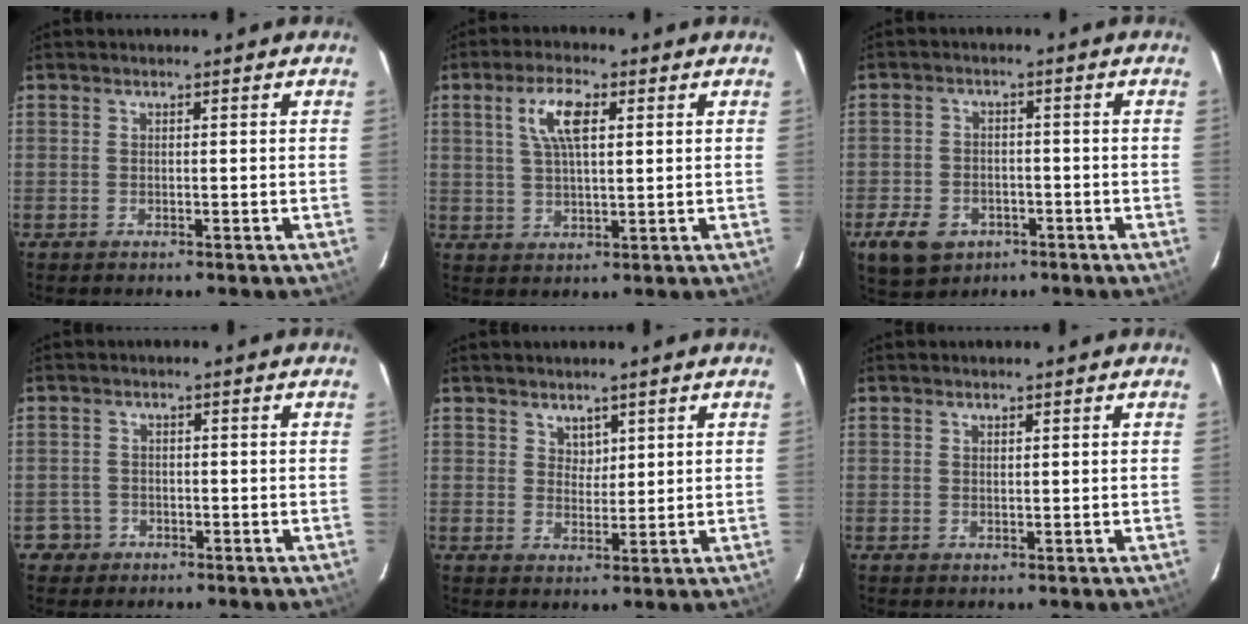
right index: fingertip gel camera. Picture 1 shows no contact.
{"total": 6.9, "force": [2.5, 2.4, 6.0], "torque": [-0.115, 0.010, 0.048]}
{"total": 9.3, "force": [-4.9, 6.5, 4.4], "torque": [-0.123, -0.001, -0.073]}
{"total": 3.0, "force": [-1.3, 2.7, 0.0], "torque": [-0.005, 0.015, -0.020]}
{"total": 2.8, "force": [1.9, 1.9, 0.6], "torque": [-0.005, 0.002, 0.036]}
{"total": 0.6, "force": [0.5, 0.2, 0.2], "torque": [-0.003, 0.001, 0.009]}